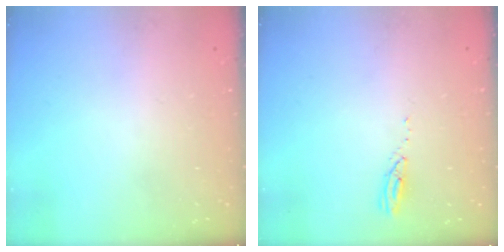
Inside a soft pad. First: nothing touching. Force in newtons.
{"total": 3.1, "press": 3.1, "slide": 0.2}